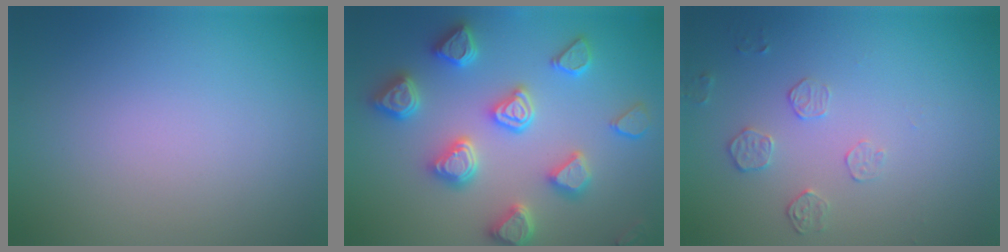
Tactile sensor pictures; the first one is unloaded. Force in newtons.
{"total": 5.4, "press": 5.3, "slide": 1.2}
{"total": 1.7, "press": 1.0, "slide": 1.4}